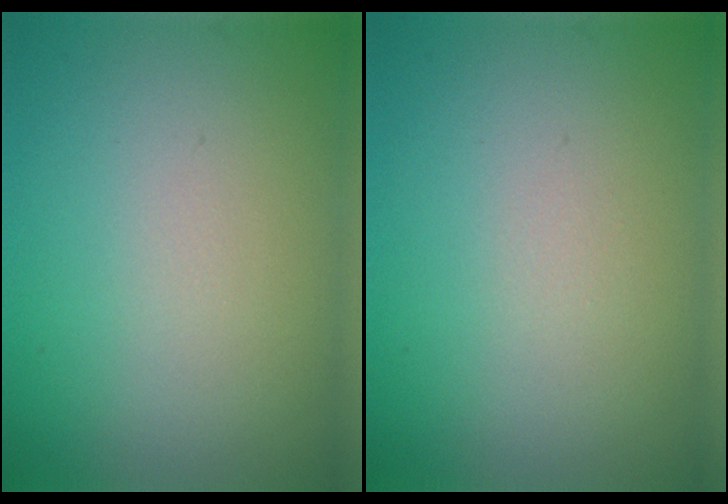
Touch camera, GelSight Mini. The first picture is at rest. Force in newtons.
{"total": 0.0}